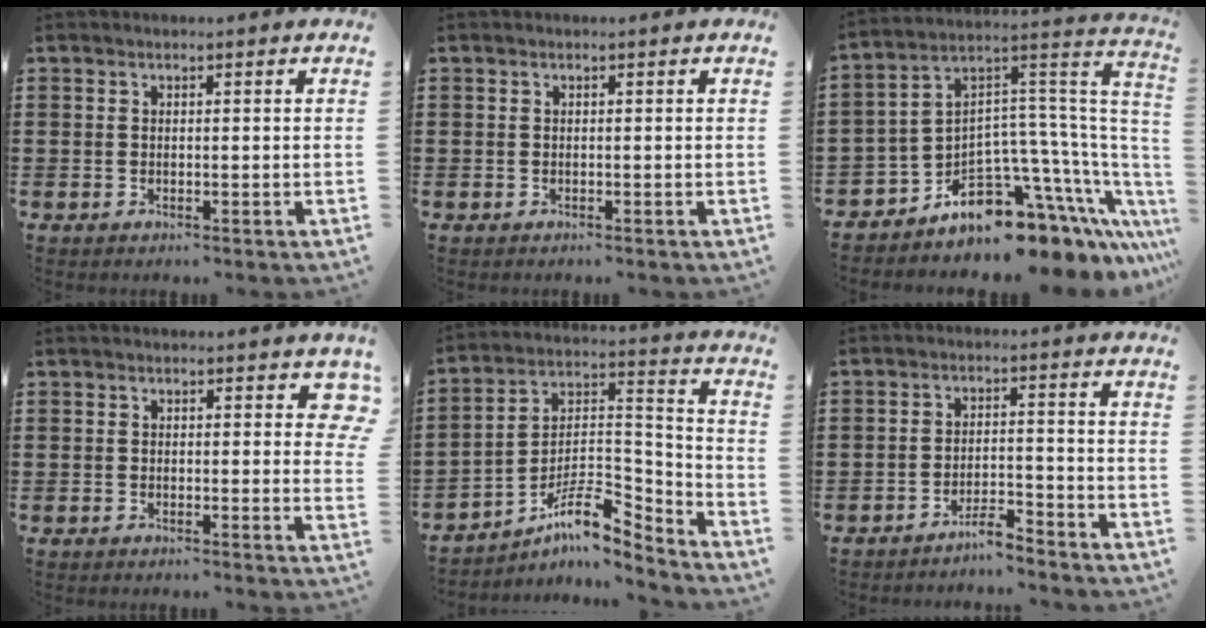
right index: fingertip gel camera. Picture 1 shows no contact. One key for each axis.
{"total": 0.0}
{"total": 9.5, "fx": -6.6, "fy": 4.9, "fz": 4.7, "tx": -0.101, "ty": -0.018, "tz": -0.120}
{"total": 2.1, "fx": 1.3, "fy": 1.1, "fz": 1.3, "tx": -0.007, "ty": -0.002, "tz": 0.018}
{"total": 9.5, "fx": -6.9, "fy": 3.0, "fz": 5.8, "tx": -0.110, "ty": -0.002, "tz": -0.135}
{"total": 3.4, "fx": -3.2, "fy": 0.1, "fz": 1.0, "tx": -0.021, "ty": 0.004, "tz": -0.064}